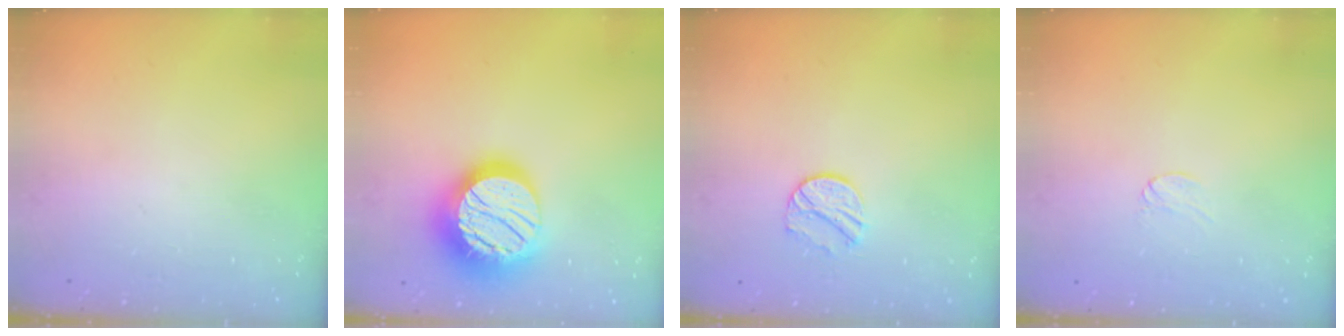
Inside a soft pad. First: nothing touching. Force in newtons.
{"total": 23.1, "press": 23.1, "slide": 1.5}
{"total": 9.1, "press": 9.1, "slide": 0.4}
{"total": 2.9, "press": 2.9, "slide": 0.3}